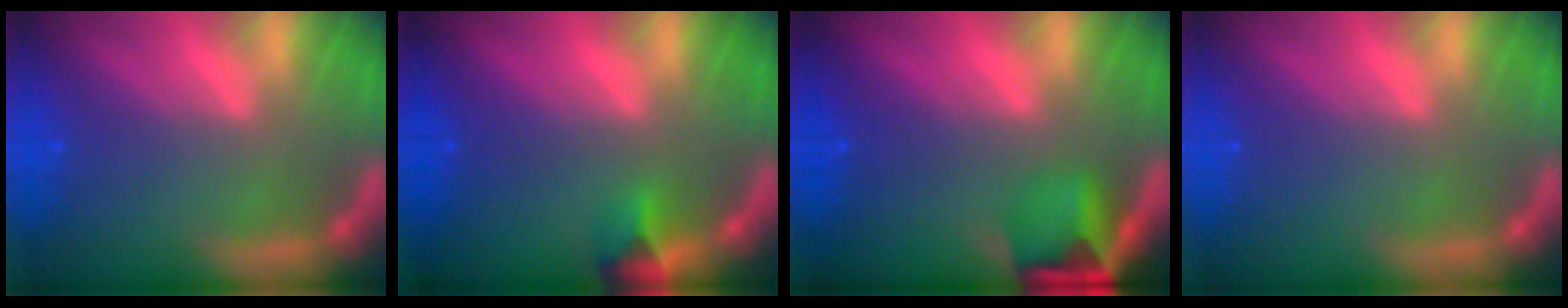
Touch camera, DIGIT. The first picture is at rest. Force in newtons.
{"total": 1.9}
{"total": 4.9}
{"total": 0.0}